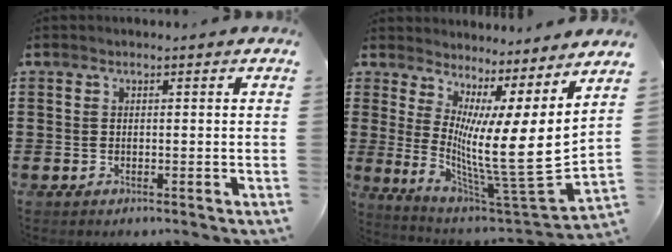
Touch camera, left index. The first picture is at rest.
{"total": 11.8, "force": [2.9, 1.2, 11.4], "torque": [-0.190, -0.077, 0.041]}